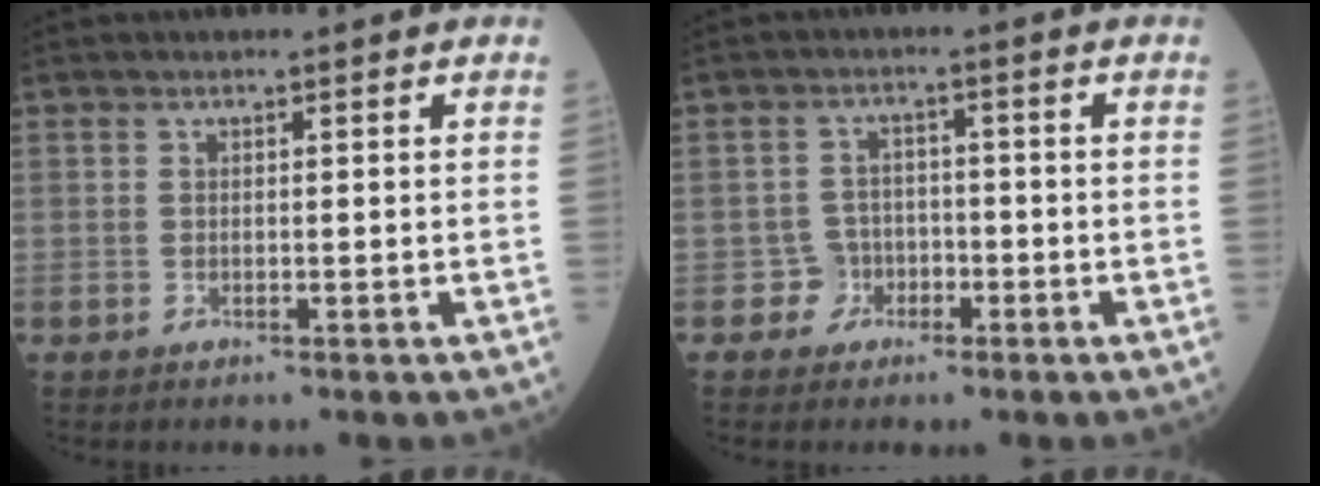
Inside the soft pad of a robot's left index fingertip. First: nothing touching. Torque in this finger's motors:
{"motor_torque": [-0.07, -0.07, 0.00, -0.03]}